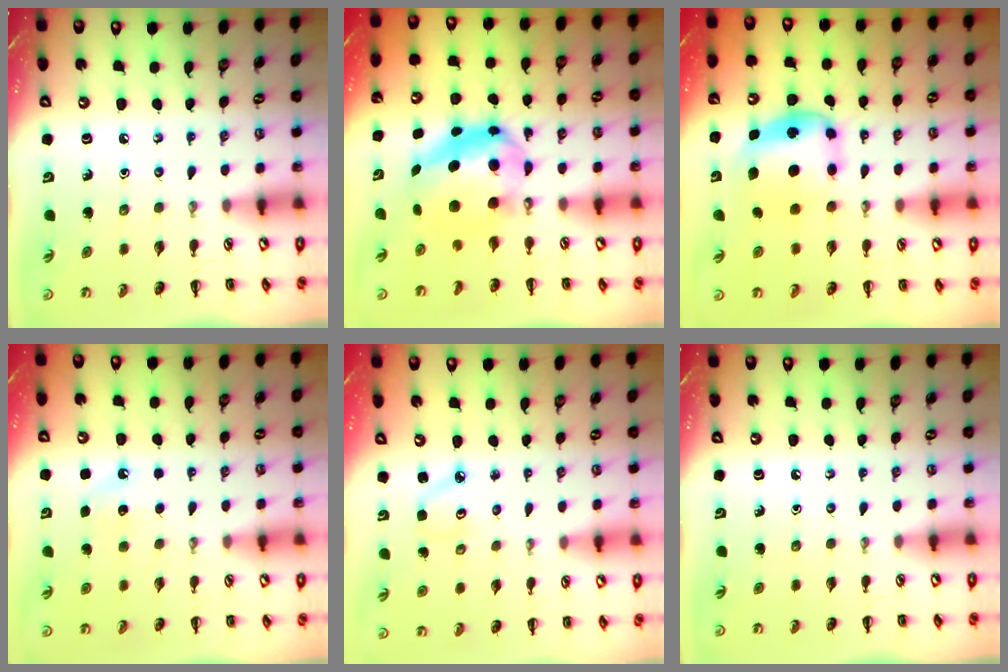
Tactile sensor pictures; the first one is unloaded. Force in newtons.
{"total": 7.8, "press": 7.5, "slide": 1.9}
{"total": 6.0, "press": 5.9, "slide": 0.8}
{"total": 6.2, "press": 6.0, "slide": 1.8}
{"total": 3.1, "press": 3.1, "slide": 0.5}
{"total": 0.0}